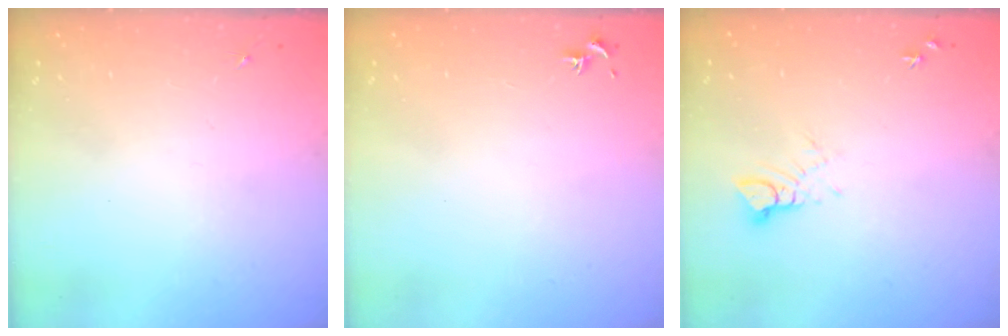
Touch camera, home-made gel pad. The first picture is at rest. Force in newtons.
{"total": 0.7, "press": 0.6, "slide": 0.5}
{"total": 3.5, "press": 3.5, "slide": 0.2}